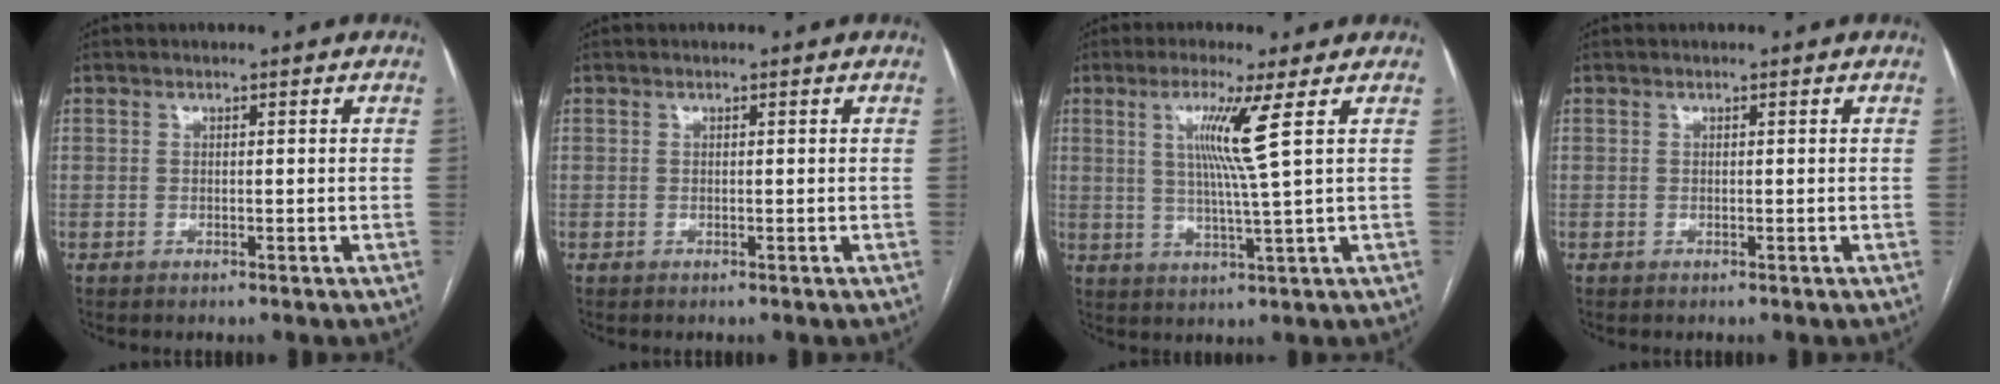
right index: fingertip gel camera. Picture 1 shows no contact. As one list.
[{"total": 0.0}, {"total": 7.1, "force": [2.4, -1.8, 6.5], "torque": [-0.125, -0.008, 0.048]}, {"total": 0.0}]